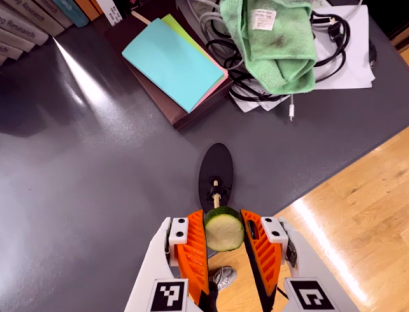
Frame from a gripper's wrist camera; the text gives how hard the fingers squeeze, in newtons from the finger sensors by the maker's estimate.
{"total": 8.6, "left": 8.4, "right": 8.8}